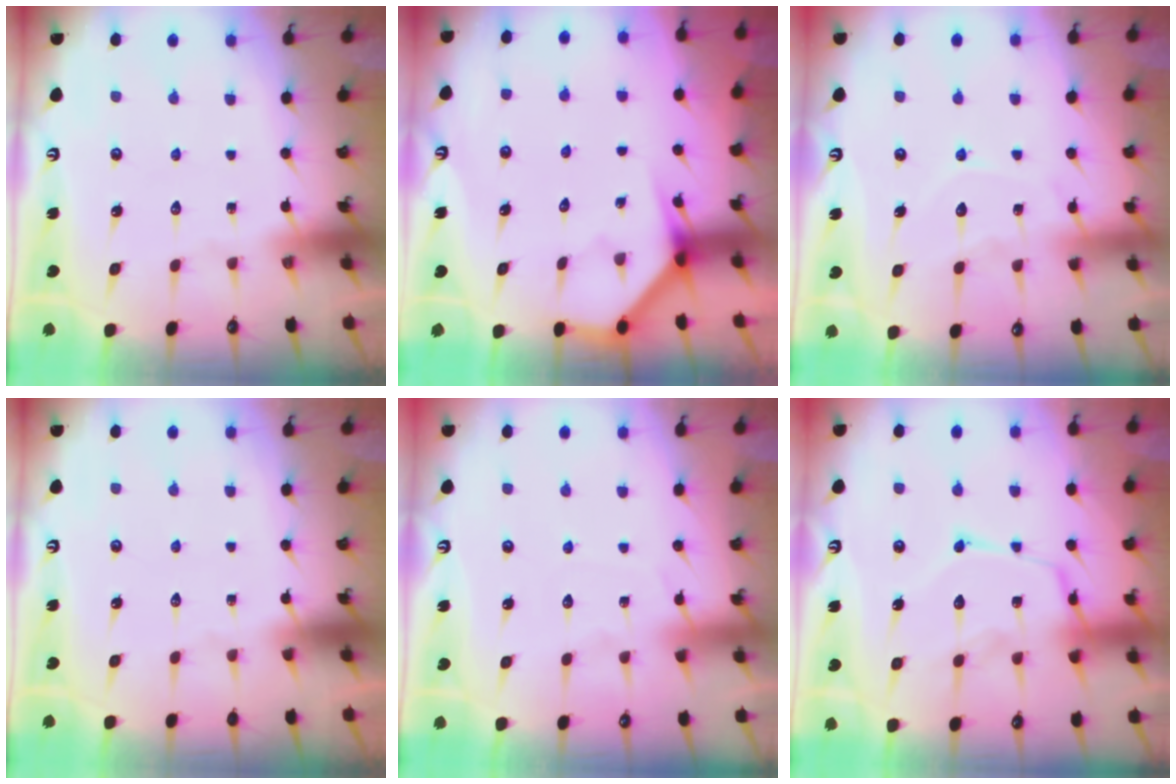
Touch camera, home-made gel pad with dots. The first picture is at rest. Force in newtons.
{"total": 3.9, "press": 3.9, "slide": 0.3}
{"total": 7.6, "press": 7.5, "slide": 0.8}
{"total": 0.0}
{"total": 3.6, "press": 3.5, "slide": 0.5}
{"total": 14.8, "press": 14.7, "slide": 1.3}